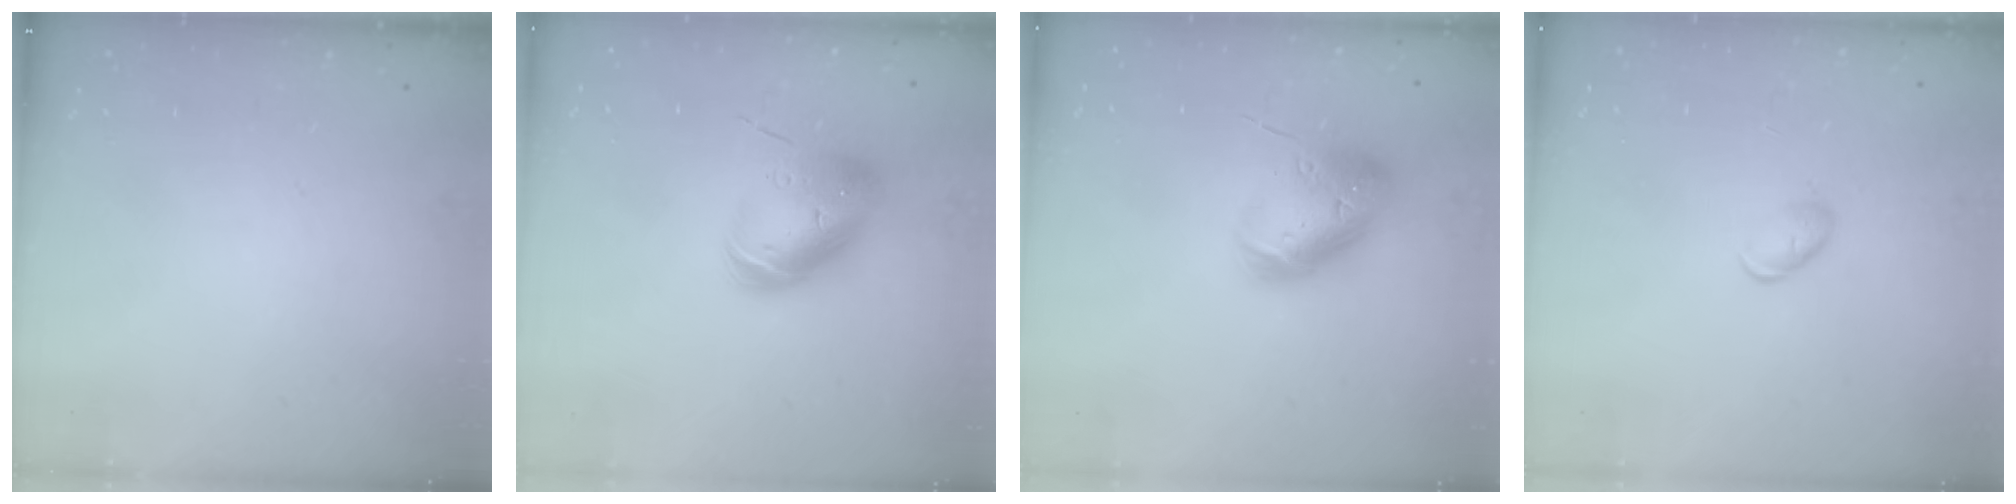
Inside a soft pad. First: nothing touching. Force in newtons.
{"total": 12.9, "press": 12.8, "slide": 2.0}
{"total": 17.7, "press": 17.4, "slide": 2.8}
{"total": 5.2, "press": 5.2, "slide": 0.6}